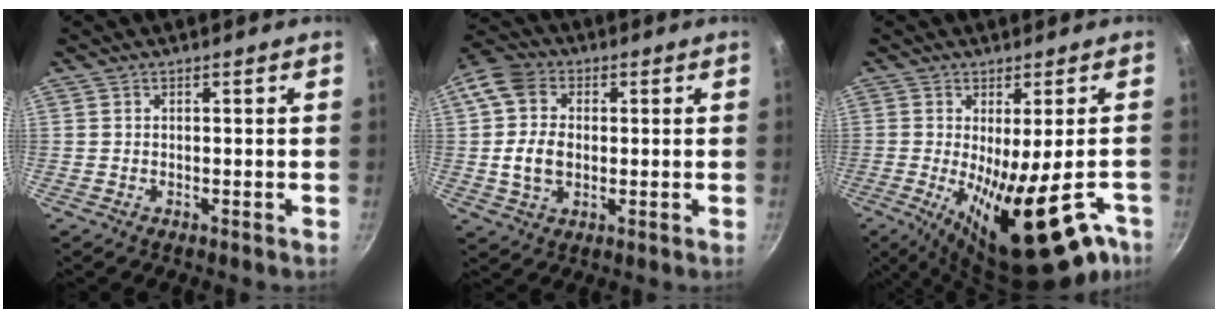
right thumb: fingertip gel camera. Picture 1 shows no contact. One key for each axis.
{"total": 11.0, "fx": 0.3, "fy": 8.3, "fz": 7.1, "tx": -0.125, "ty": 0.013, "tz": -0.004}
{"total": 21.8, "fx": -8.4, "fy": 7.4, "fz": 18.8, "tx": -0.250, "ty": -0.021, "tz": -0.101}